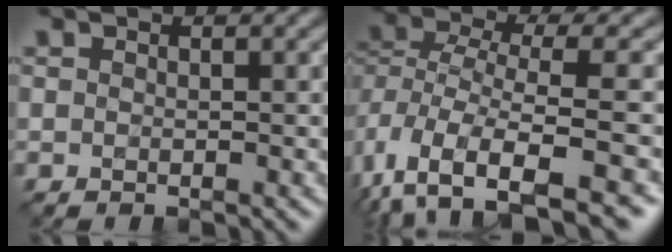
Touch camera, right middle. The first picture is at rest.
{"total": 8.3, "force": [-3.7, 4.0, 6.3], "torque": [-0.130, -0.011, -0.060]}